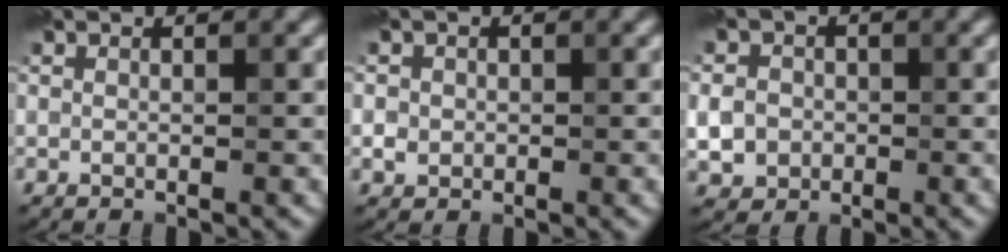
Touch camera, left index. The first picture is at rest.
{"total": 1.2, "force": [-0.1, 1.2, 0.3], "torque": [0.003, -0.004, -0.003]}
{"total": 3.2, "force": [-0.4, 2.9, 1.2], "torque": [-0.011, -0.002, -0.012]}